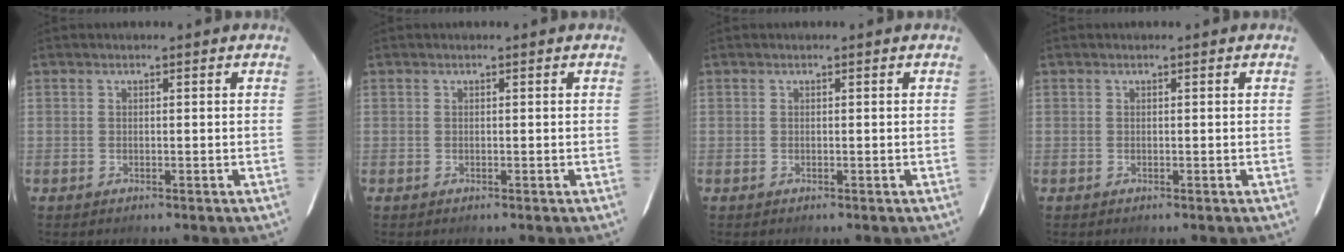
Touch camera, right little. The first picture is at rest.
{"total": 0.0}
{"total": 0.0}
{"total": 0.0}